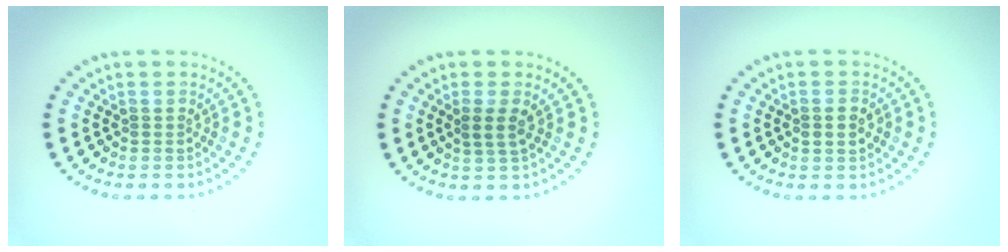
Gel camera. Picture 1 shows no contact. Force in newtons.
{"total": 1.6, "press": 1.4, "slide": 0.9}
{"total": 1.4, "press": 1.4, "slide": 0.2}